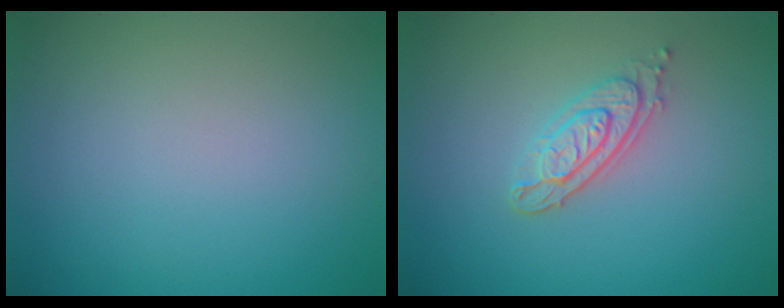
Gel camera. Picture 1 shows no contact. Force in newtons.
{"total": 2.9, "press": 2.6, "slide": 1.4}